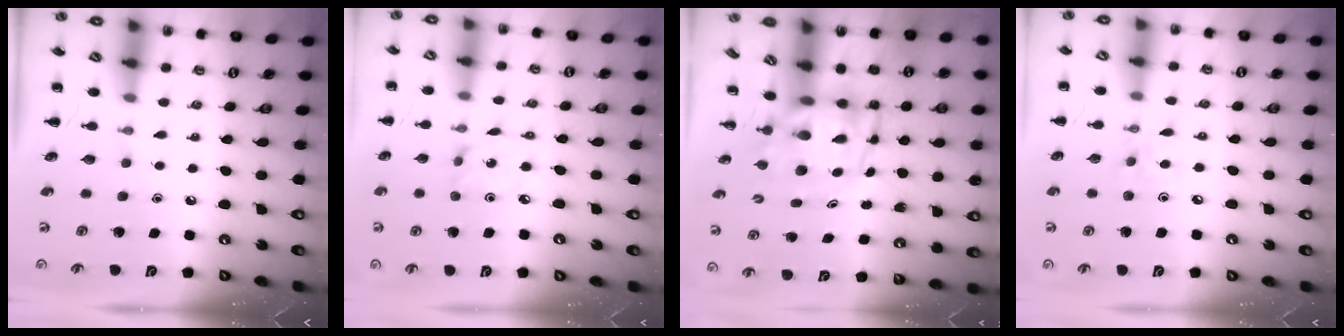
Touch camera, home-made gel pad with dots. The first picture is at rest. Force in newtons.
{"total": 3.1, "press": 3.1, "slide": 0.2}
{"total": 6.2, "press": 6.0, "slide": 1.4}
{"total": 3.0, "press": 2.9, "slide": 0.9}